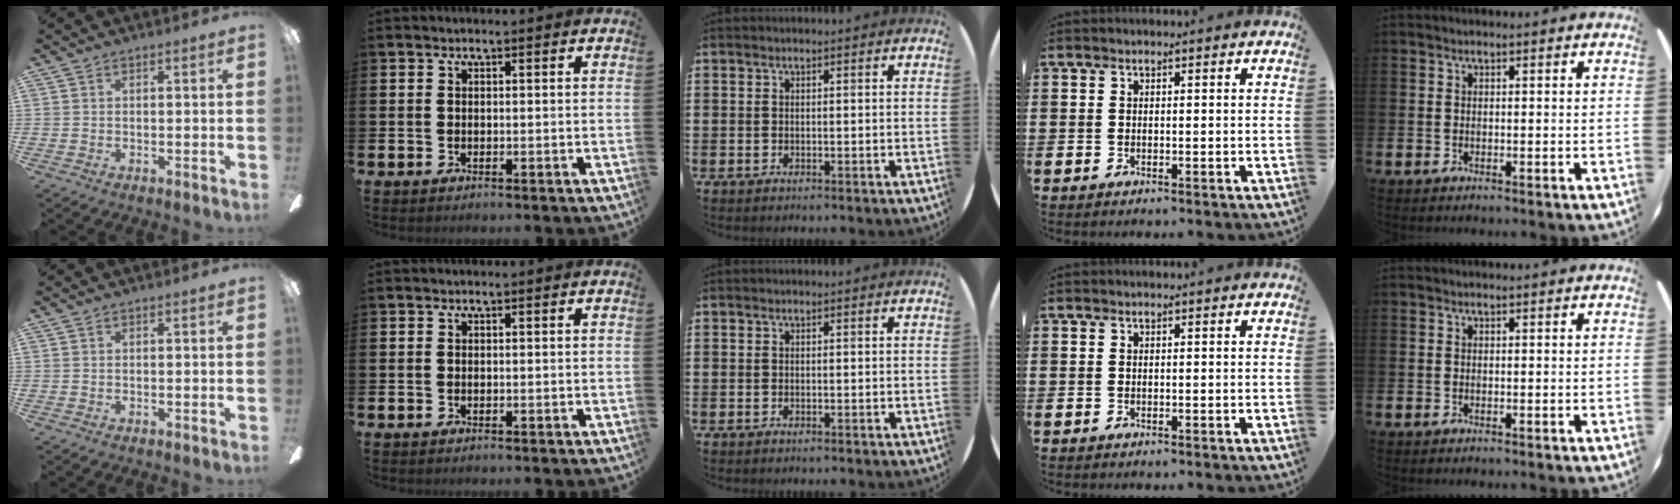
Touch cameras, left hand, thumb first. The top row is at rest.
{}